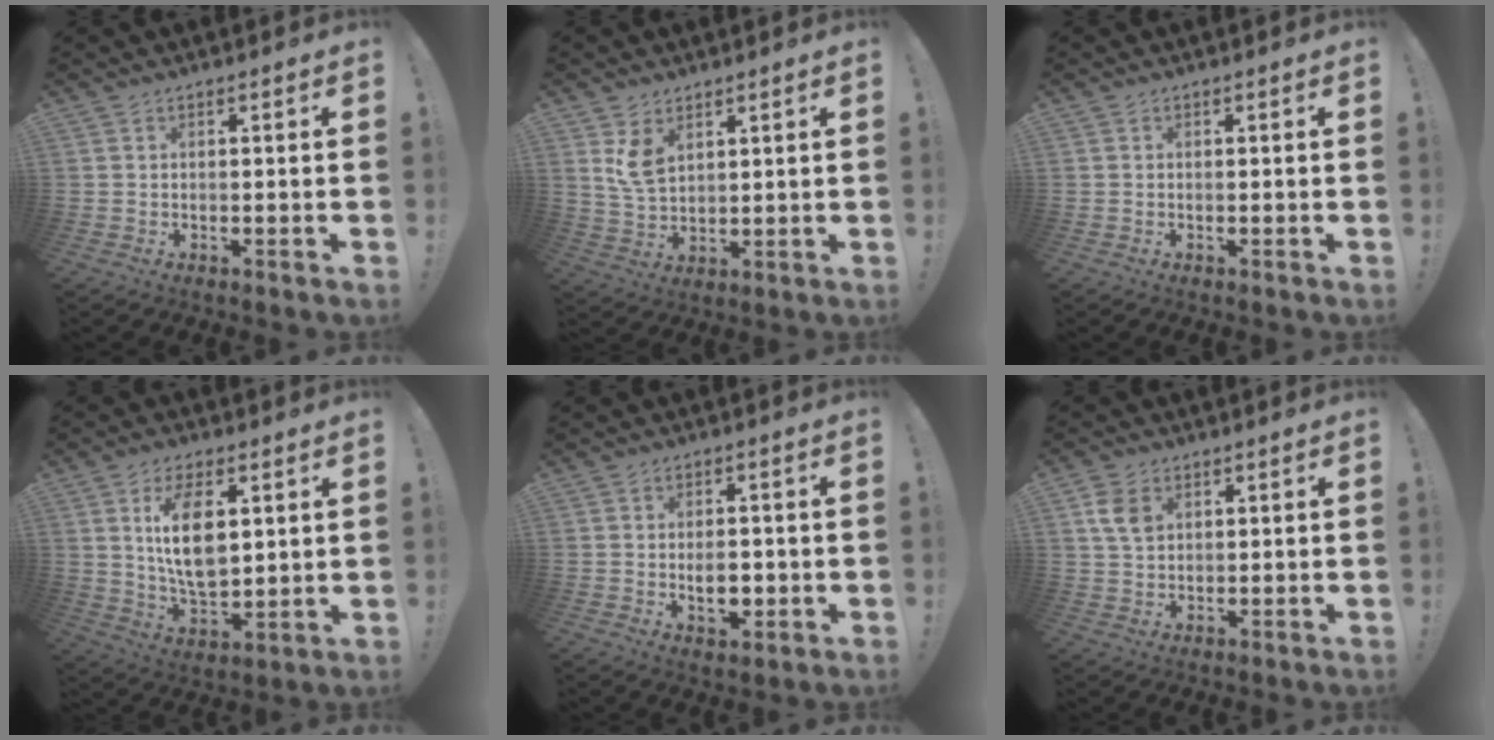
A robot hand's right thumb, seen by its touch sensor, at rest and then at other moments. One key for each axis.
{"total": 7.0, "fx": 3.6, "fy": 4.4, "fz": 4.1, "tx": -0.072, "ty": -0.018, "tz": 0.069}
{"total": 0.6, "fx": -0.1, "fy": 0.5, "fz": -0.2, "tx": -0.002, "ty": 0.004, "tz": -0.001}
{"total": 13.4, "fx": 4.0, "fy": 7.3, "fz": 10.5, "tx": -0.188, "ty": -0.015, "tz": 0.066}
{"total": 6.1, "fx": -1.0, "fy": 3.8, "fz": 4.7, "tx": -0.055, "ty": -0.001, "tz": -0.020}
{"total": 6.4, "fx": 2.3, "fy": 4.5, "fz": 3.9, "tx": -0.065, "ty": -0.002, "tz": 0.044}